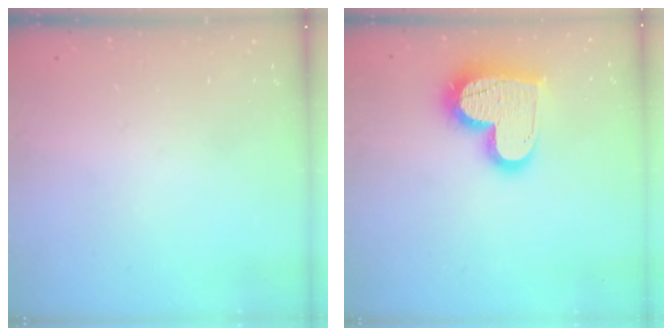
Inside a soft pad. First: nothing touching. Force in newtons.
{"total": 16.8, "press": 16.8, "slide": 1.1}